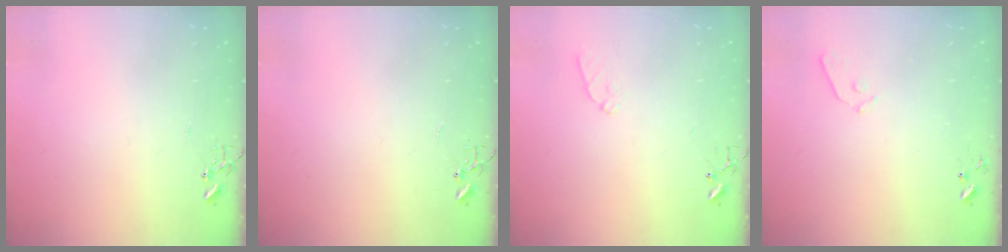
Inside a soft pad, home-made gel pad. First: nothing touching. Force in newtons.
{"total": 0.0}
{"total": 5.7, "press": 5.7, "slide": 0.6}
{"total": 6.6, "press": 6.6, "slide": 0.7}